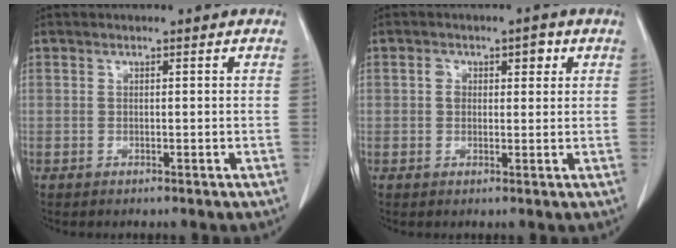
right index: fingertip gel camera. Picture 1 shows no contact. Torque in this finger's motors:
{"motor_torque": [0.10, 0.20, 0.04, 0.00]}